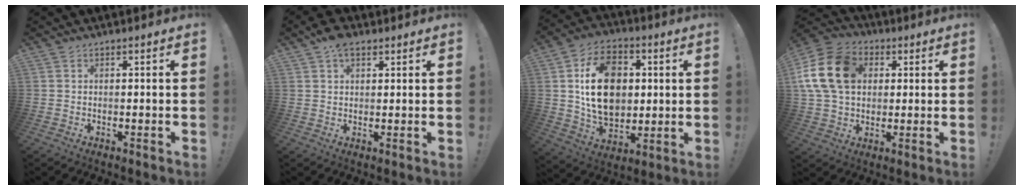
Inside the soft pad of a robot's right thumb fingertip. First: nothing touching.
{"total": 5.3, "force": [3.2, 3.0, 2.9], "torque": [-0.050, -0.008, 0.061]}
{"total": 19.6, "force": [3.2, 14.3, 13.0], "torque": [-0.210, -0.003, 0.059]}
{"total": 17.7, "force": [3.7, 13.5, 10.9], "torque": [-0.195, 0.004, 0.072]}